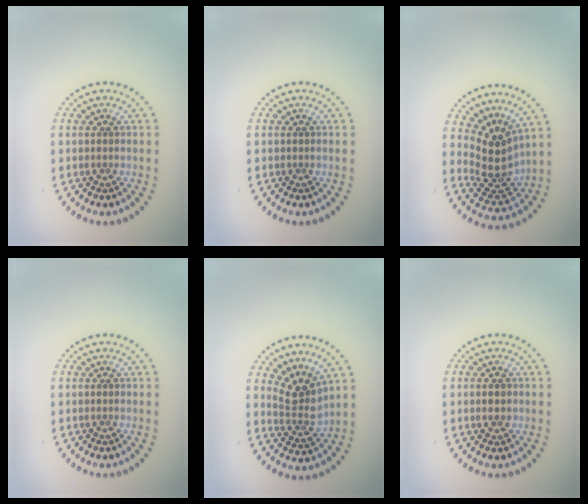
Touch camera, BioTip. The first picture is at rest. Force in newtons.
{"total": 0.0}
{"total": 3.7, "press": 2.6, "slide": 2.6}
{"total": 0.0}
{"total": 3.3, "press": 2.3, "slide": 2.3}
{"total": 1.9, "press": 1.9, "slide": 0.2}